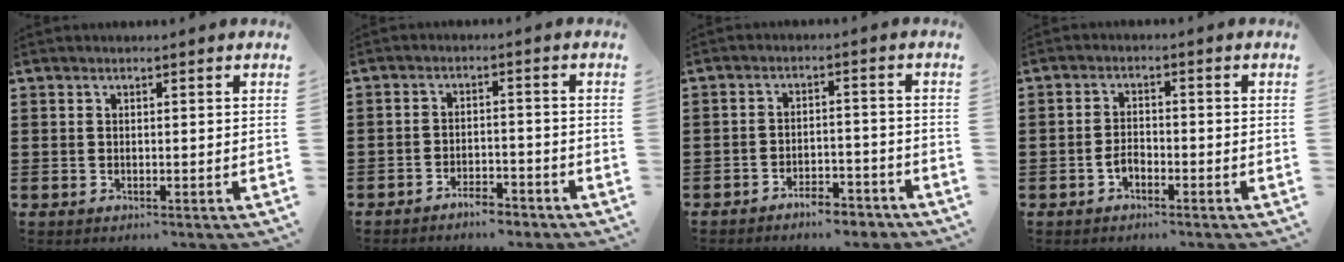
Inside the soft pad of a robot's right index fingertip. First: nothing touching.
{"total": 3.4, "force": [-3.3, 0.7, 0.6], "torque": [-0.014, 0.007, -0.067]}
{"total": 4.2, "force": [-4.1, 0.9, 0.9], "torque": [-0.016, 0.011, -0.082]}
{"total": 2.2, "force": [-1.3, 1.1, 1.4], "torque": [-0.038, -0.001, -0.028]}